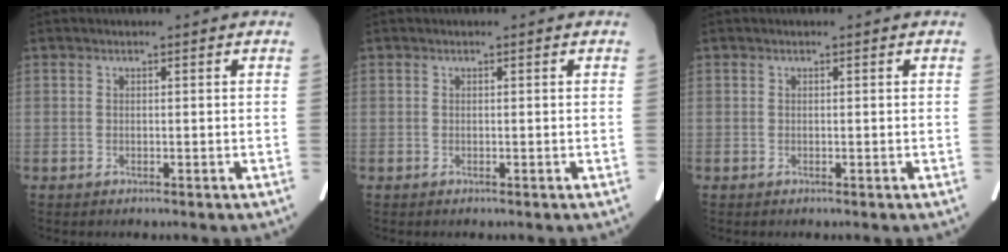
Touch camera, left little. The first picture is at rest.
{"total": 0.0}
{"total": 0.0}